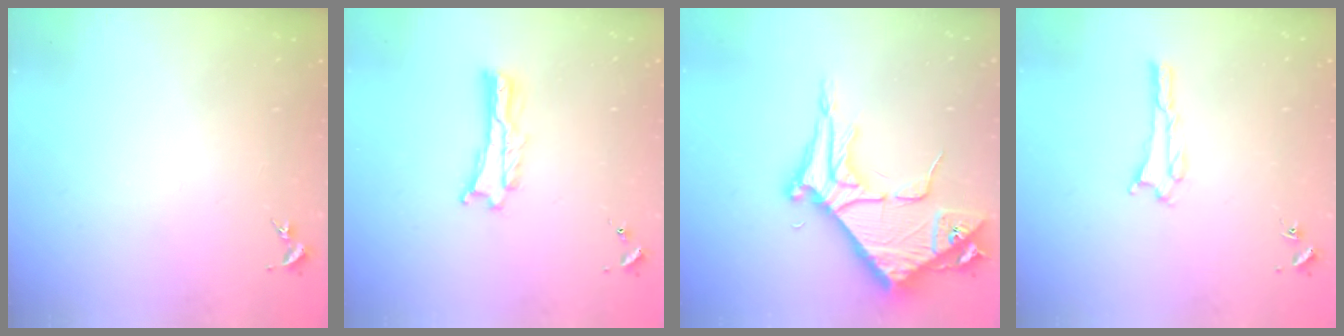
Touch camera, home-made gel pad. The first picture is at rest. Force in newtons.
{"total": 0.8, "press": 0.8, "slide": 0.2}
{"total": 8.7, "press": 8.6, "slide": 1.0}
{"total": 1.6, "press": 1.6, "slide": 0.1}